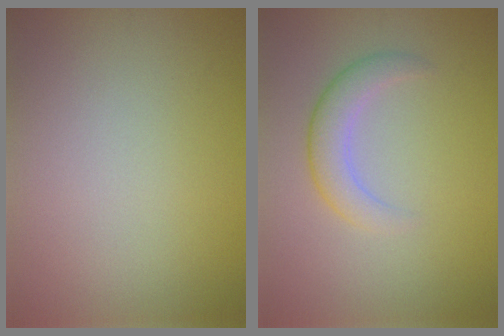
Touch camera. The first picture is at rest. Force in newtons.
{"total": 2.8, "press": 2.8, "slide": 0.2}